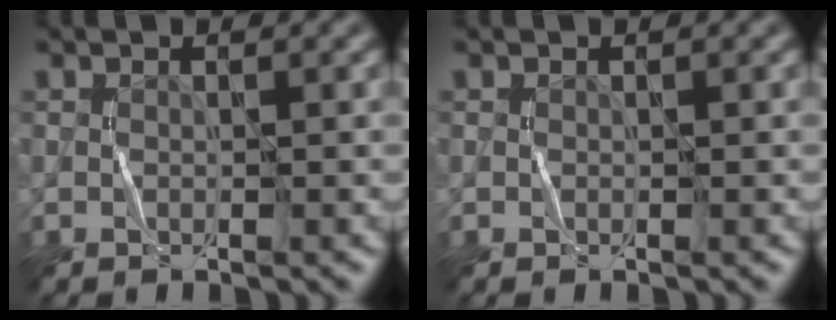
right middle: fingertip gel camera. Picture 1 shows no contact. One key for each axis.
{"total": 0.0}